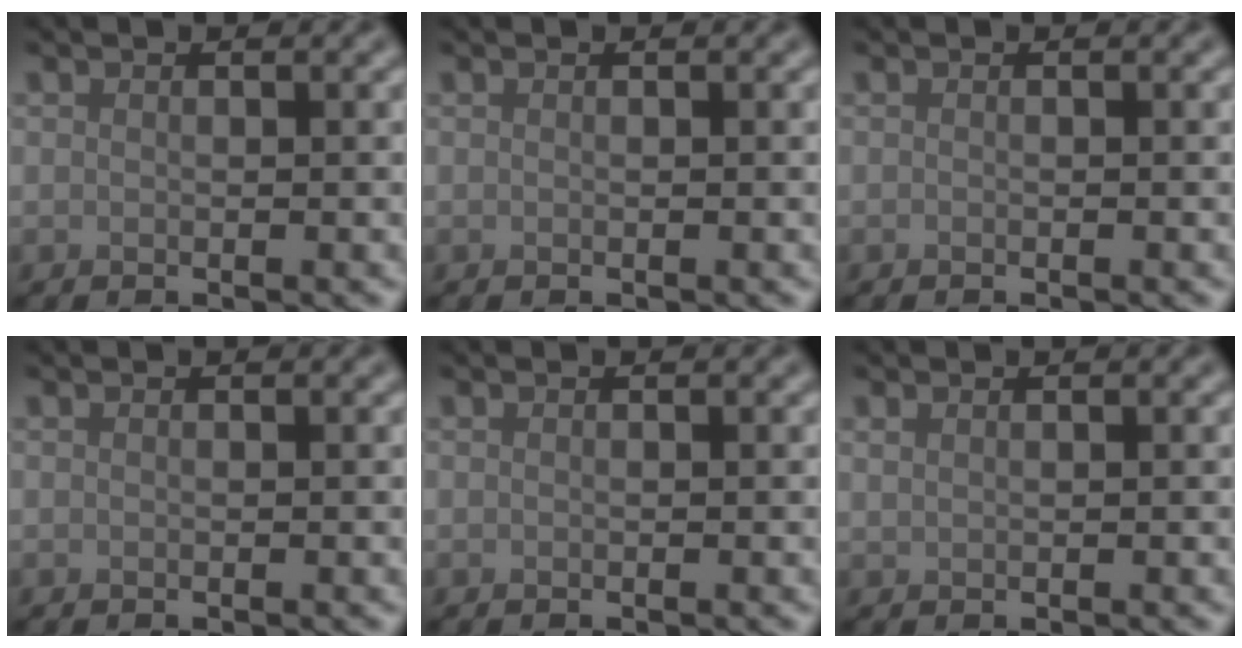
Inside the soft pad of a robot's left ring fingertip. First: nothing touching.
{"total": 0.0}
{"total": 0.0}
{"total": 0.0}
{"total": 0.0}
{"total": 0.5, "force": [0.4, 0.2, 0.2], "torque": [-0.007, 0.003, 0.011]}